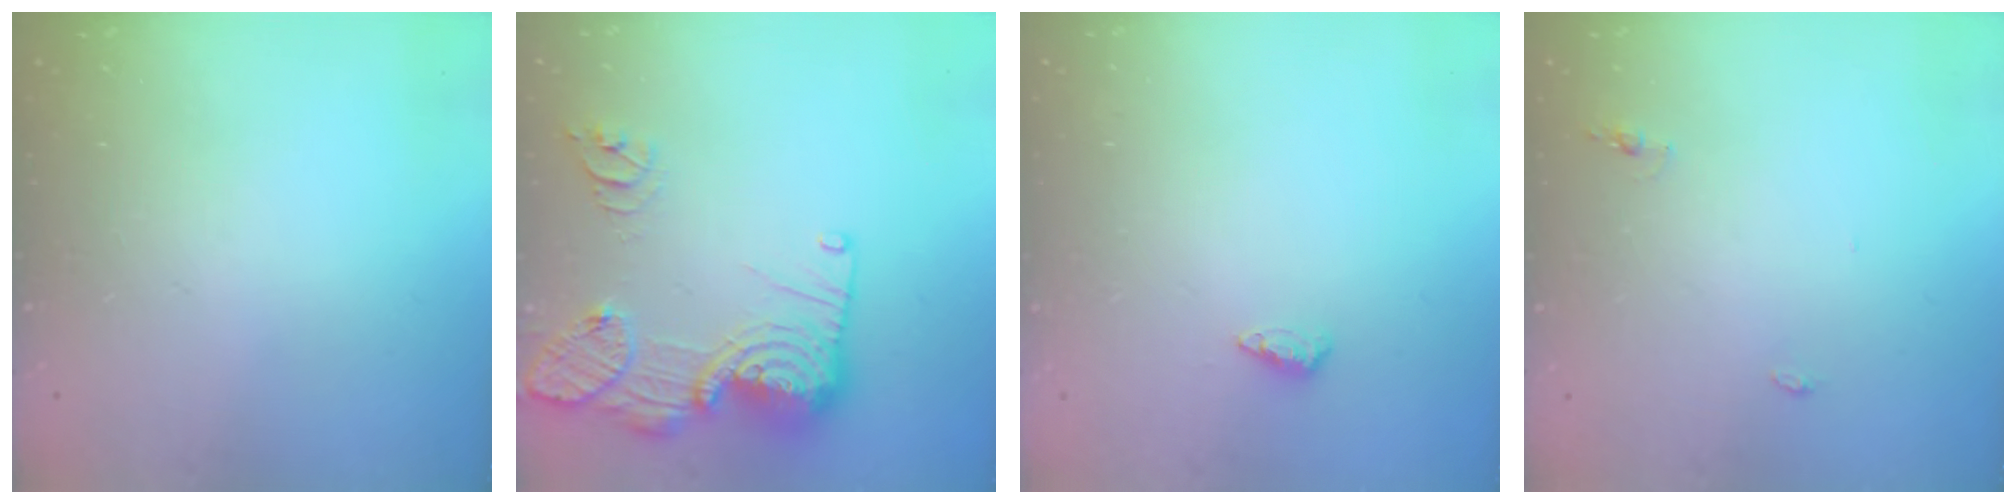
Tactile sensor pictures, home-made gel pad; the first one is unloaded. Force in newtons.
{"total": 18.4, "press": 18.3, "slide": 1.7}
{"total": 6.1, "press": 6.0, "slide": 1.0}
{"total": 7.7, "press": 4.4, "slide": 6.4}